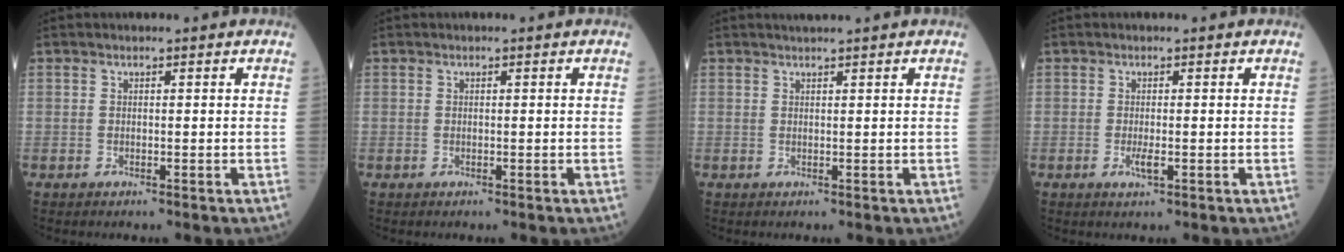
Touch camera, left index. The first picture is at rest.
{"total": 0.0}
{"total": 2.0, "force": [1.8, -0.5, 0.8], "torque": [-0.006, 0.013, 0.034]}
{"total": 1.6, "force": [-0.5, 0.3, 1.5], "torque": [-0.034, -0.004, -0.007]}